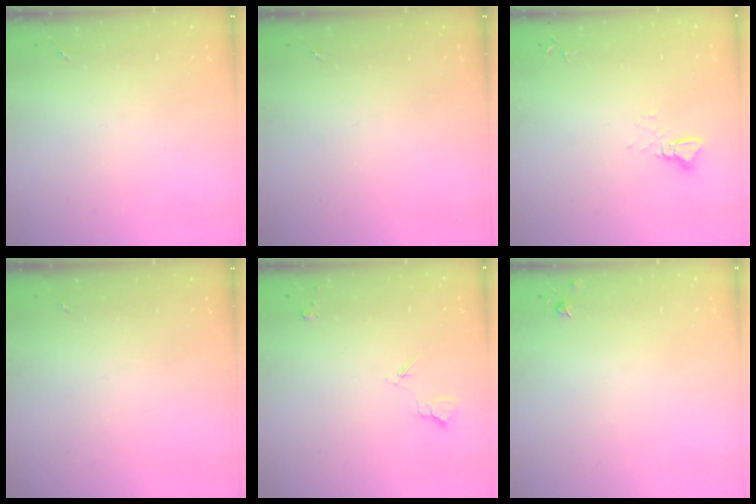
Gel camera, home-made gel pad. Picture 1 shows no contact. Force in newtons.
{"total": 0.0}
{"total": 2.2, "press": 2.2, "slide": 0.1}
{"total": 0.0}
{"total": 5.0, "press": 4.9, "slide": 0.7}
{"total": 3.3, "press": 3.3, "slide": 0.5}